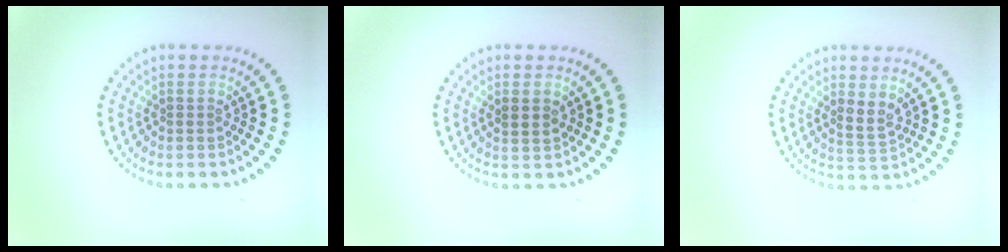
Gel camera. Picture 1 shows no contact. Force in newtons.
{"total": 1.3, "press": 1.2, "slide": 0.5}
{"total": 1.6, "press": 1.3, "slide": 0.9}